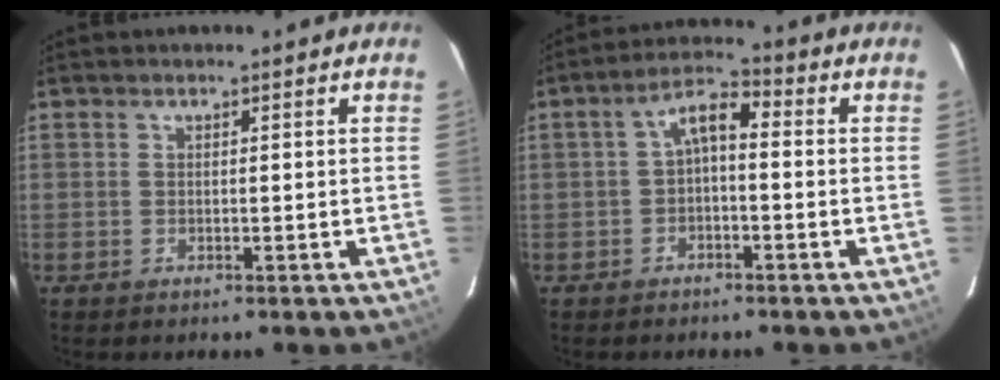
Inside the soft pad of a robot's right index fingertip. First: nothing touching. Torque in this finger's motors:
{"motor_torque": [0.46, -0.36, 0.49, 0.10]}